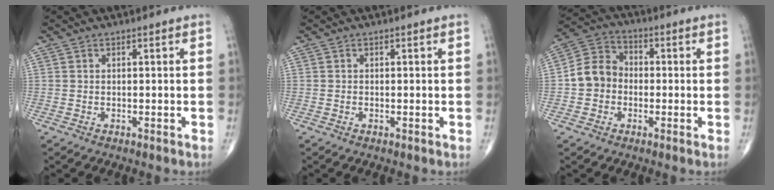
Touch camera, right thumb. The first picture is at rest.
{"total": 0.0}
{"total": 8.2, "force": [-1.0, 7.1, 4.0], "torque": [-0.056, 0.032, -0.033]}